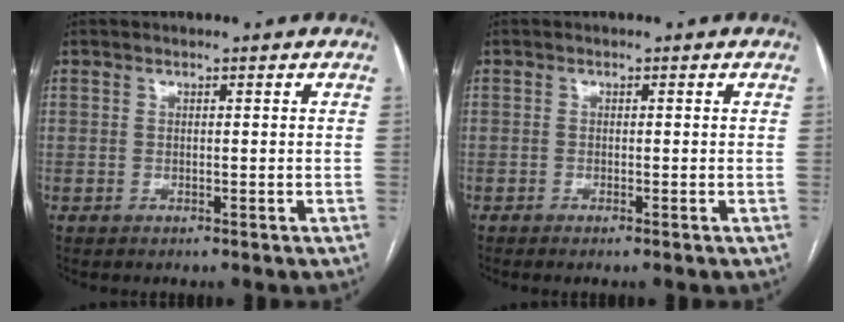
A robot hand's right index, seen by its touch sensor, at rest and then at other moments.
{"total": 0.8, "force": [-0.6, -0.1, 0.6], "torque": [-0.012, 0.000, -0.011]}